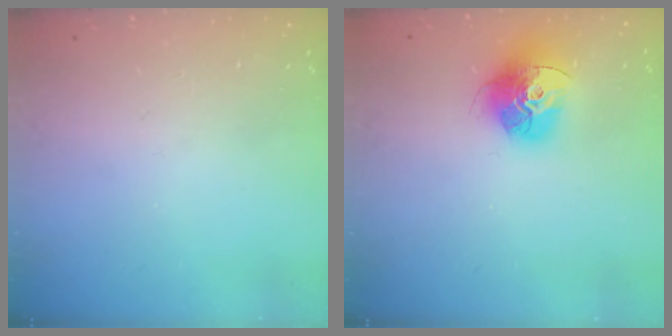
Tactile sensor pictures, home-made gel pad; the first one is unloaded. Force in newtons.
{"total": 15.8, "press": 15.7, "slide": 1.6}